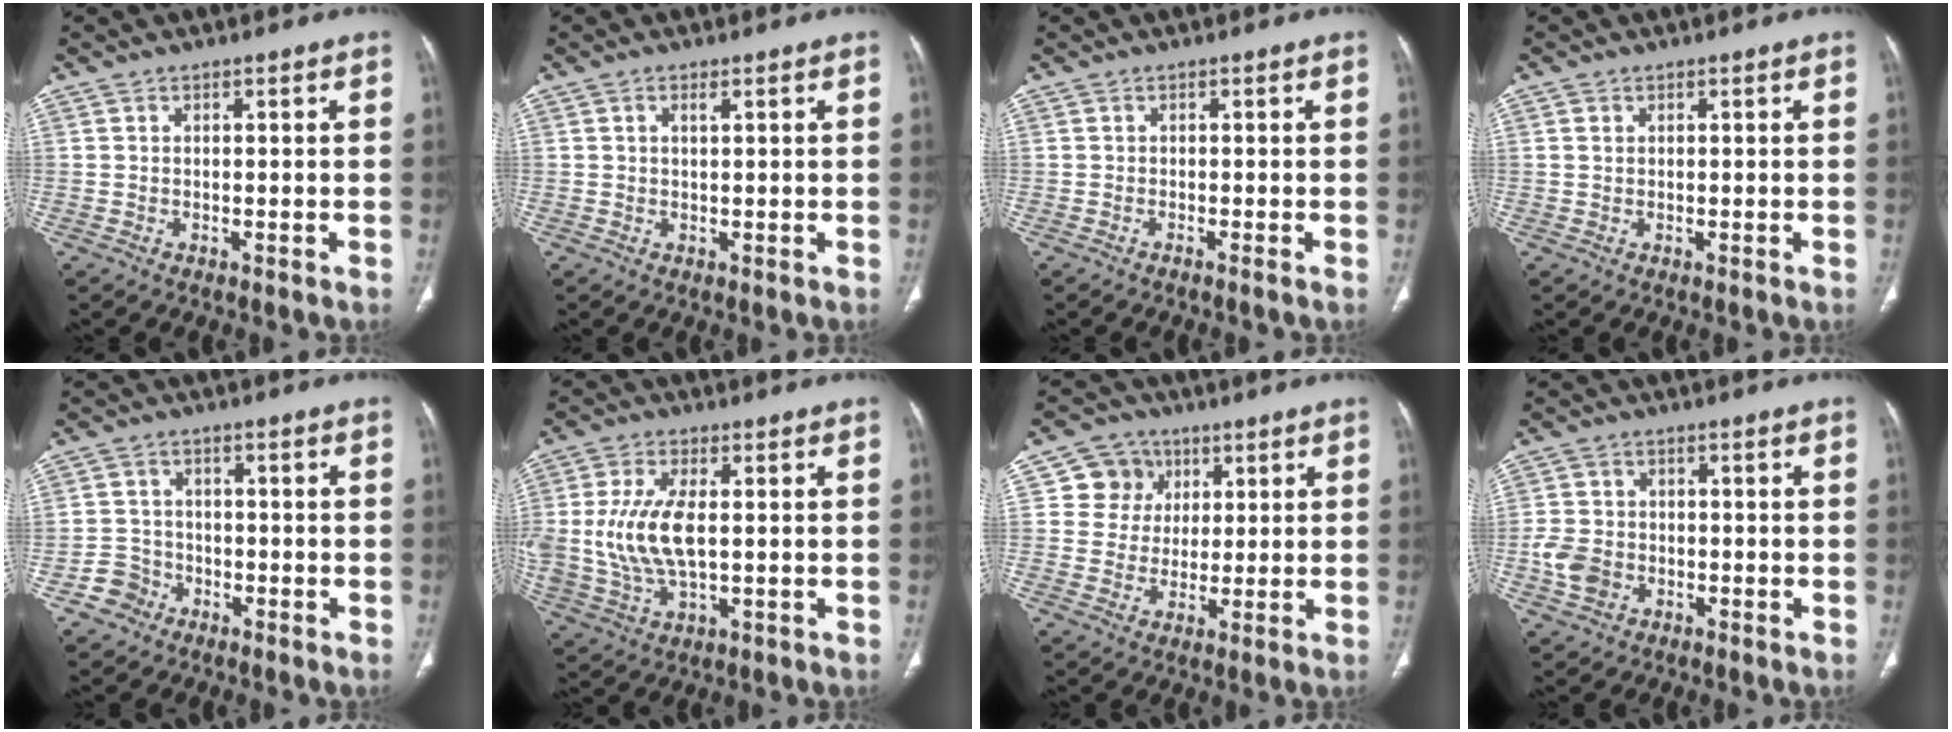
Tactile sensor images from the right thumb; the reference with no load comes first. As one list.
[{"total": 1.3, "force": [0.6, 0.5, 1.0], "torque": [-0.022, 0.002, 0.010]}, {"total": 0.8, "force": [-0.6, -0.2, 0.4], "torque": [-0.007, 0.002, -0.011]}, {"total": 1.0, "force": [0.3, 0.8, 0.6], "torque": [-0.011, 0.000, 0.008]}, {"total": 4.3, "force": [-2.3, 3.7, 0.2], "torque": [0.018, 0.024, -0.045]}, {"total": 12.4, "force": [0.5, 6.1, 10.7], "torque": [-0.235, -0.002, 0.018]}, {"total": 7.5, "force": [2.4, 7.0, 1.2], "torque": [0.017, 0.000, 0.038]}, {"total": 5.7, "force": [-1.8, 4.6, 2.9], "torque": [-0.053, 0.014, -0.032]}]